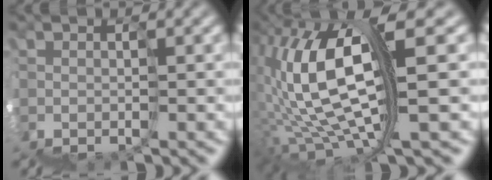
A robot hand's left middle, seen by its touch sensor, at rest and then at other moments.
{"total": 8.6, "force": [2.6, 1.7, 8.0], "torque": [-0.176, 0.036, 0.049]}